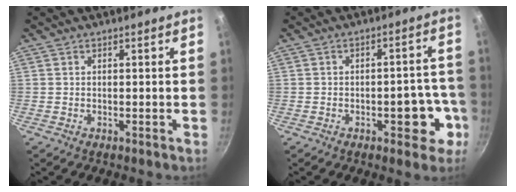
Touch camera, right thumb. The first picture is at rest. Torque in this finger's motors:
{"motor_torque": [1.00, 0.77, -0.10, 0.03, 0.12]}